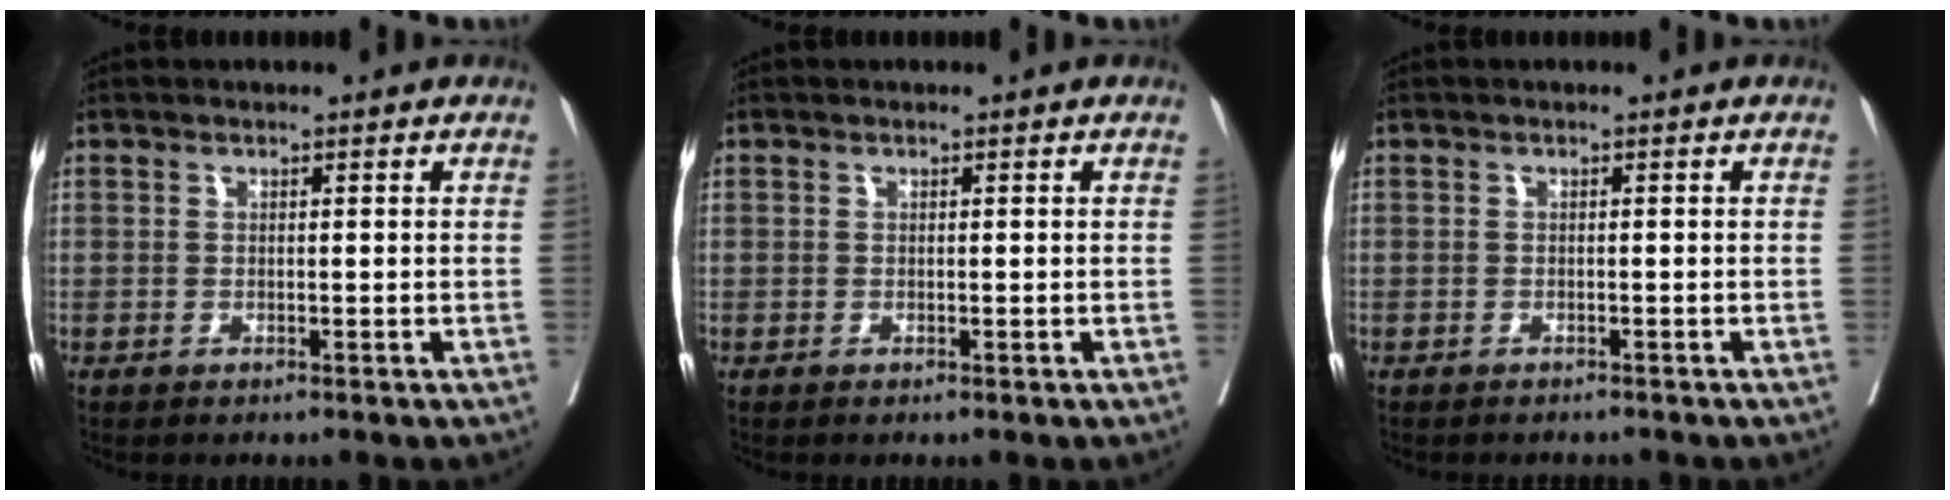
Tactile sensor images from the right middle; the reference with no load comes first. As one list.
[{"total": 0.0}, {"total": 2.3, "force": [-2.2, 0.6, 0.5], "torque": [-0.008, -0.003, -0.029]}]